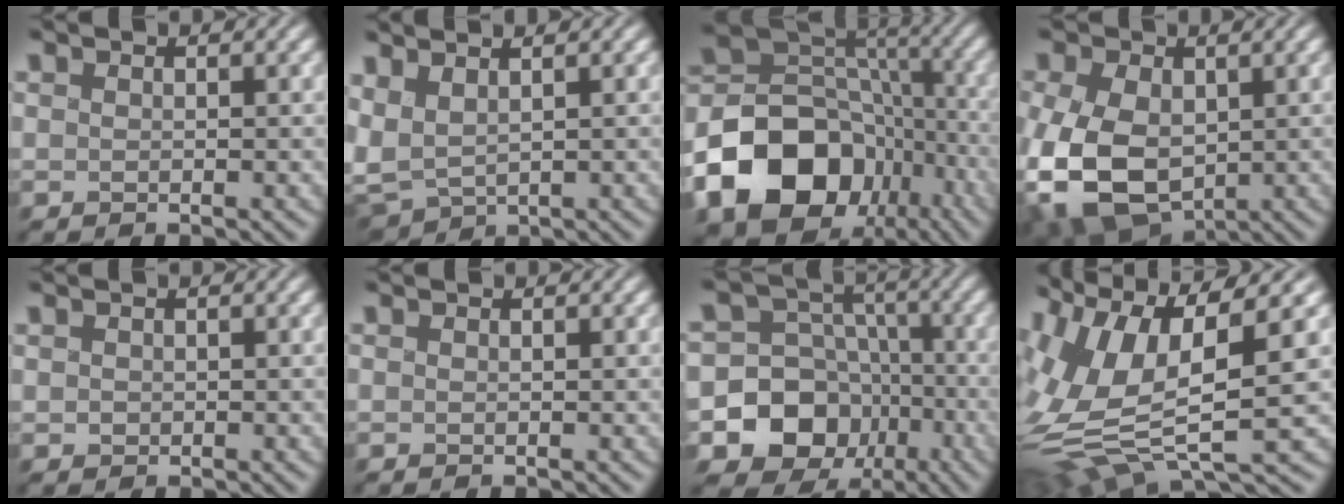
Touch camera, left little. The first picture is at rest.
{"total": 3.3, "force": [0.7, 1.8, 2.7], "torque": [-0.069, 0.007, 0.011]}
{"total": 18.3, "force": [-9.4, 13.8, 7.4], "torque": [-0.136, -0.027, -0.169]}
{"total": 9.6, "force": [-2.0, 6.4, 6.8], "torque": [-0.183, -0.025, -0.032]}
{"total": 0.5, "force": [0.1, 0.5, 0.2], "torque": [-0.003, 0.000, 0.004]}
{"total": 0.0}
{"total": 13.9, "force": [-6.8, 11.5, 3.7], "torque": [-0.052, -0.029, -0.136]}
{"total": 12.3, "force": [0.9, 5.0, 11.2], "torque": [-0.243, -0.007, 0.022]}